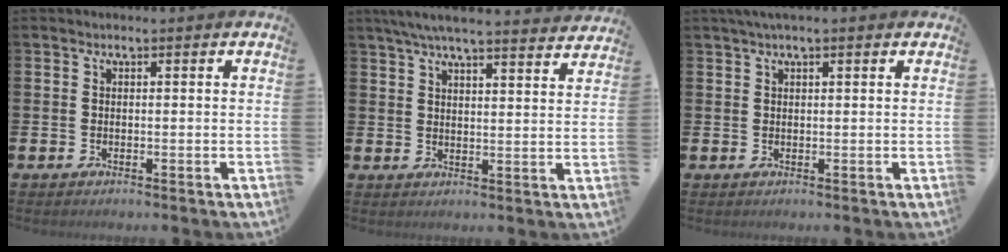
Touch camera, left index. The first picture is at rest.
{"total": 6.0, "force": [5.7, 0.2, 1.9], "torque": [-0.052, -0.026, 0.102]}
{"total": 1.7, "force": [1.3, 0.1, 1.1], "torque": [-0.020, 0.006, 0.022]}